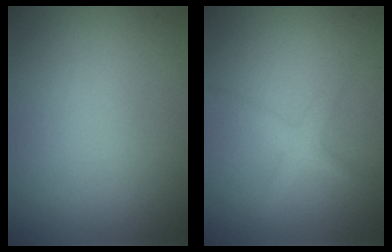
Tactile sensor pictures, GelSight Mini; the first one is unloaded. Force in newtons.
{"total": 1.8, "press": 1.8, "slide": 0.1}